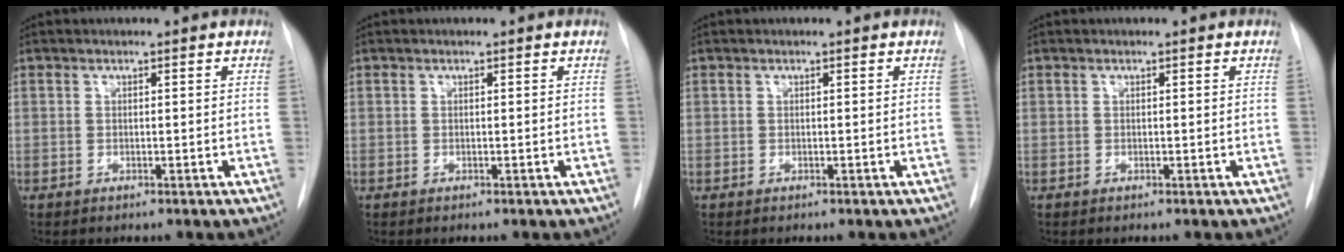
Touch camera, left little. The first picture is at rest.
{"total": 0.0}
{"total": 0.0}
{"total": 0.0}